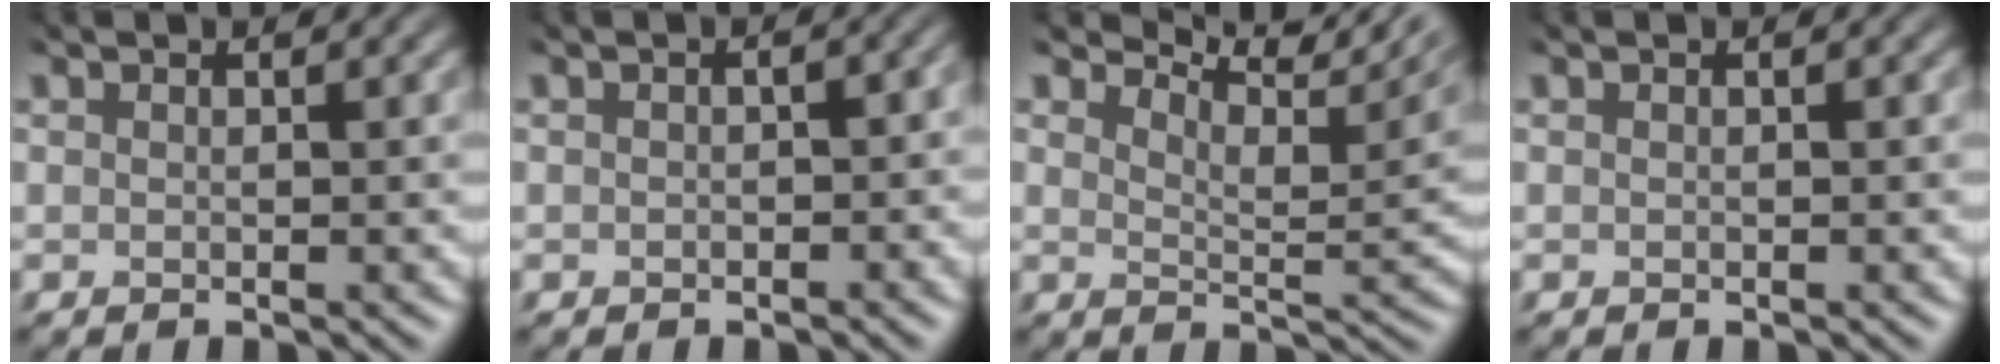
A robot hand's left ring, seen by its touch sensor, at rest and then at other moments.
{"total": 3.0, "force": [0.4, 1.8, 2.4], "torque": [-0.037, 0.010, 0.002]}
{"total": 6.8, "force": [5.5, 2.0, 3.6], "torque": [-0.060, -0.006, 0.084]}
{"total": 0.0}